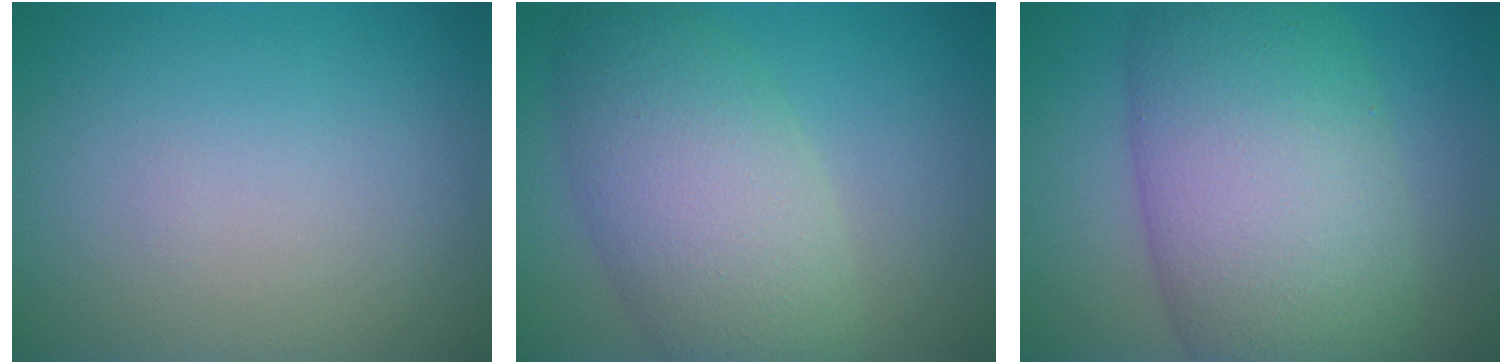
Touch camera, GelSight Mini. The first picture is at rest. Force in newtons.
{"total": 8.1, "press": 8.1, "slide": 0.3}
{"total": 13.0, "press": 13.0, "slide": 0.1}